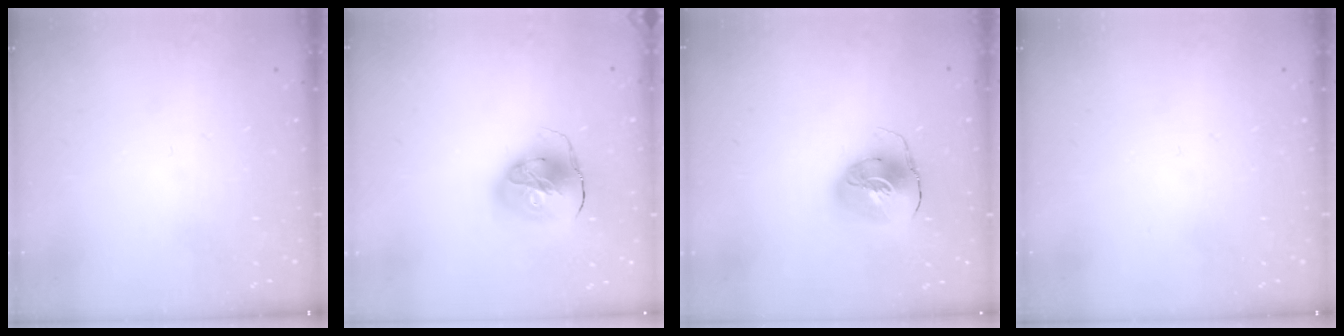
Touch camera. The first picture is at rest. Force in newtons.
{"total": 12.3, "press": 12.2, "slide": 1.6}
{"total": 9.3, "press": 9.2, "slide": 1.3}
{"total": 0.0}